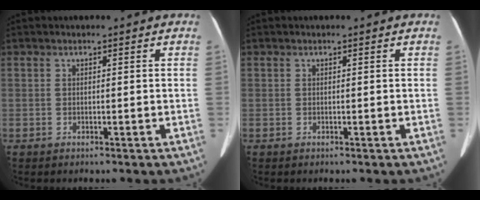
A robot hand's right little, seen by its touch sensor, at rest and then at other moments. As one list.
[{"total": 0.0}]